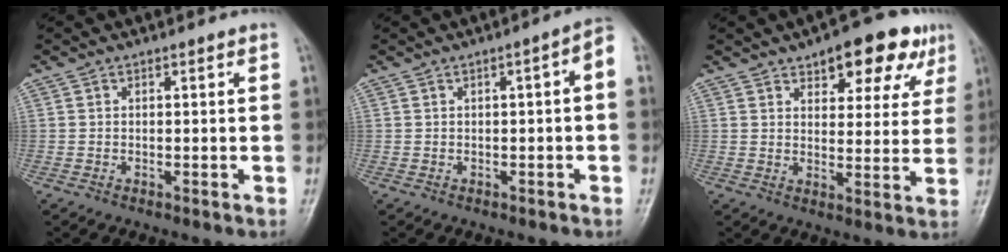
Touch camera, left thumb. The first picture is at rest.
{"total": 3.5, "force": [-0.2, 1.0, 3.4], "torque": [-0.045, 0.024, -0.007]}
{"total": 12.9, "force": [7.5, 5.9, 8.7], "torque": [-0.067, -0.020, 0.099]}